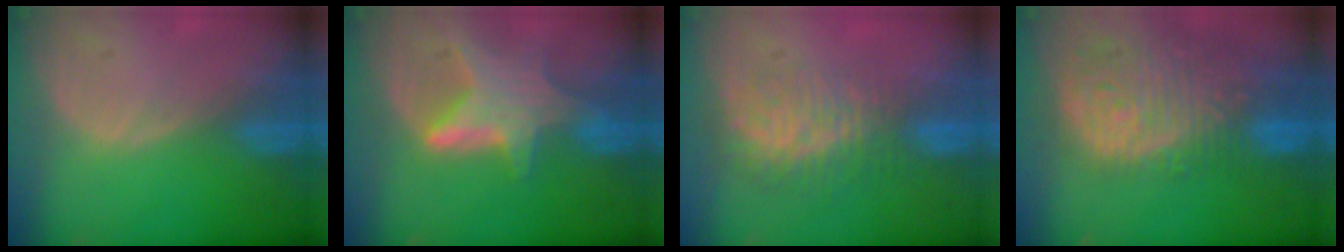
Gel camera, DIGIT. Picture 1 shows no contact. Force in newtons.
{"total": 6.8, "press": 6.6, "slide": 1.7}
{"total": 8.3, "press": 7.2, "slide": 4.1}
{"total": 14.0, "press": 11.5, "slide": 7.9}